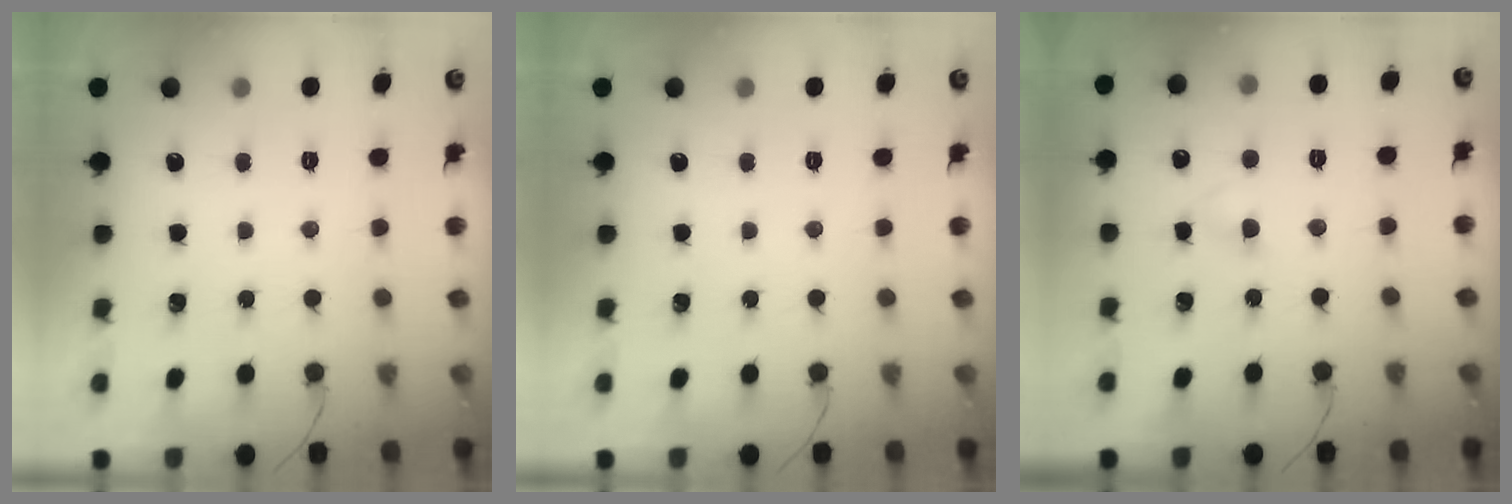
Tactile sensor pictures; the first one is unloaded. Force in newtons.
{"total": 0.0}
{"total": 2.5, "press": 2.3, "slide": 1.0}